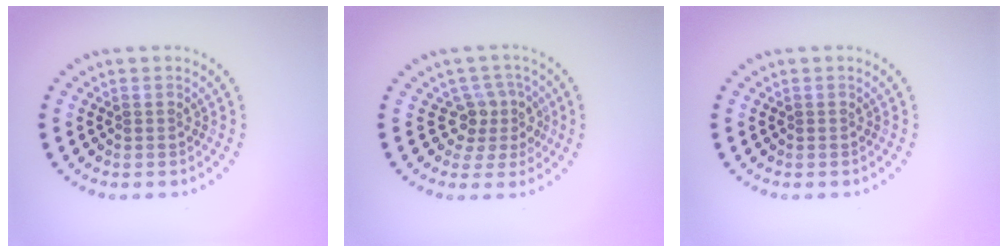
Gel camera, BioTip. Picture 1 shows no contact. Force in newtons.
{"total": 3.0, "press": 2.3, "slide": 1.9}
{"total": 0.0}